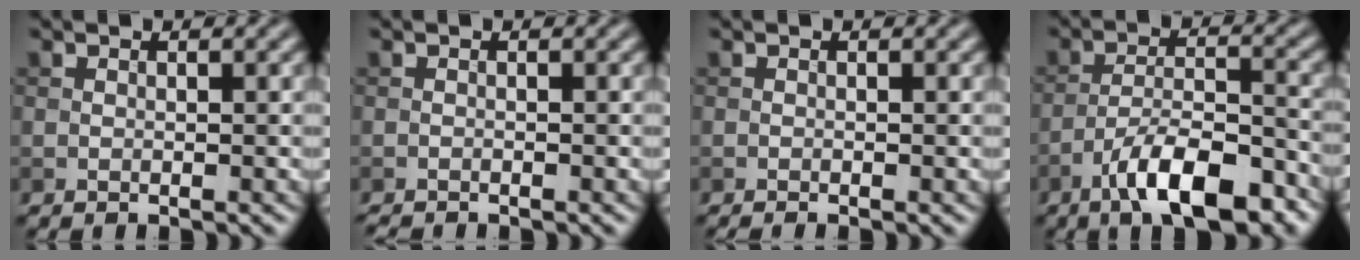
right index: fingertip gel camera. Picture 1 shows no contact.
{"total": 1.0, "force": [-1.0, 0.0, 0.2], "torque": [-0.001, -0.003, -0.018]}
{"total": 1.0, "force": [-0.5, 0.3, 0.8], "torque": [-0.007, -0.002, -0.011]}
{"total": 9.2, "force": [-6.0, 2.8, 6.5], "torque": [-0.100, 0.006, -0.104]}